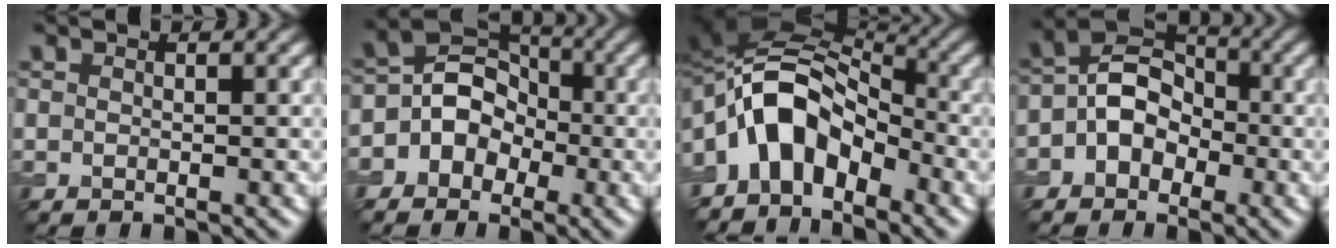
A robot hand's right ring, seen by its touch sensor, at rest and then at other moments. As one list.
[{"total": 6.1, "force": [-1.3, 5.4, 2.4], "torque": [-0.015, 0.025, -0.050]}, {"total": 8.2, "force": [-3.2, 5.2, 5.5], "torque": [-0.089, 0.020, -0.069]}, {"total": 5.0, "force": [-1.1, 3.9, 3.0], "torque": [-0.029, 0.012, -0.029]}]